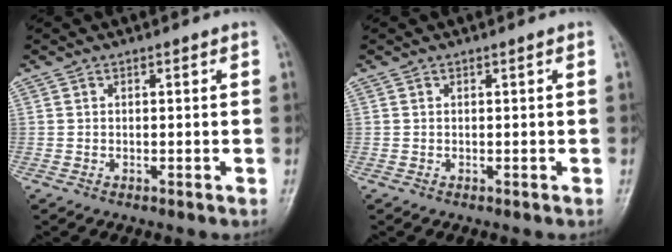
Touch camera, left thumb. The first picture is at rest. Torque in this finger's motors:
{"motor_torque": [0.01, 0.01, -0.07, -0.08, 0.00]}